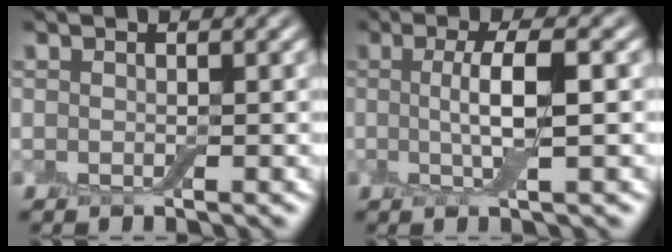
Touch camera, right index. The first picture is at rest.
{"total": 4.4, "force": [0.1, 1.0, 4.3], "torque": [-0.082, 0.000, 0.002]}